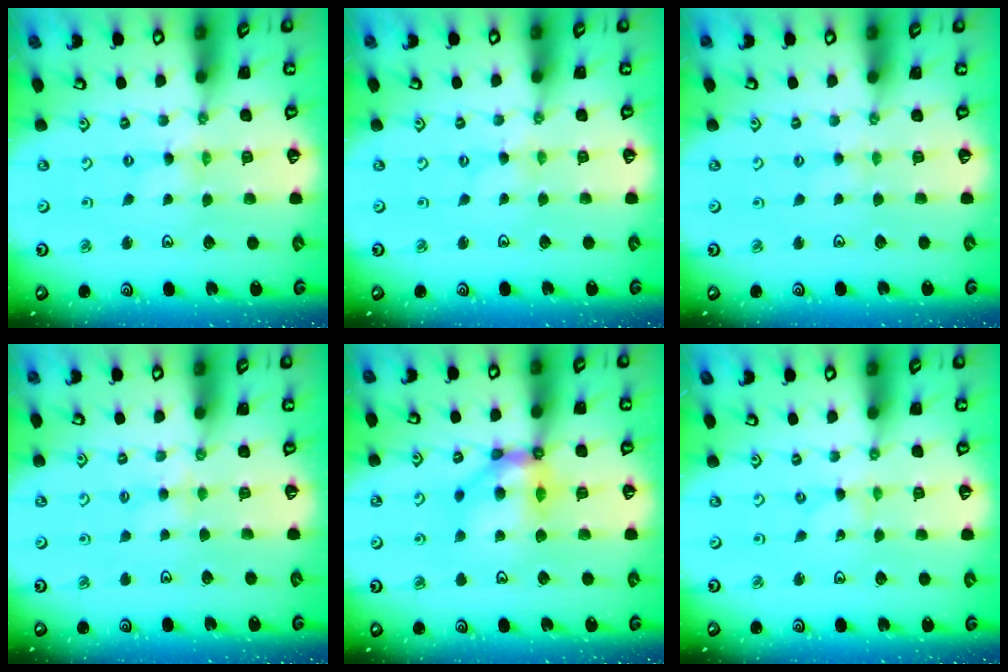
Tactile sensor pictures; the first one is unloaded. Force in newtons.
{"total": 0.5, "press": 0.5, "slide": 0.1}
{"total": 2.4, "press": 2.4, "slide": 0.4}
{"total": 2.7, "press": 2.6, "slide": 0.5}
{"total": 9.7, "press": 9.7, "slide": 1.0}
{"total": 0.0}